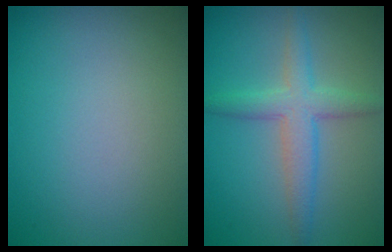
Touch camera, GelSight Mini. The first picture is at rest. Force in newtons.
{"total": 3.6, "press": 3.6, "slide": 0.1}